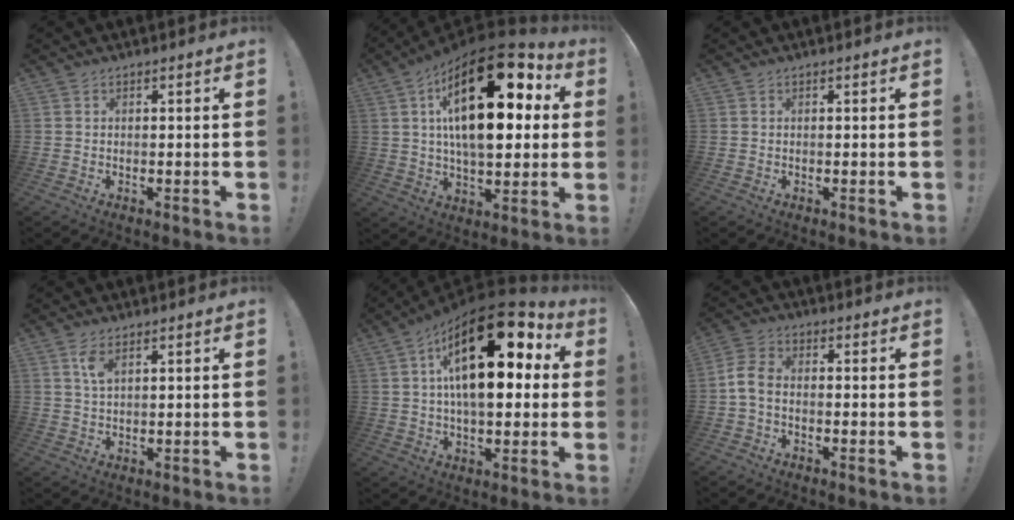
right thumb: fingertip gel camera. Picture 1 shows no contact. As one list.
[{"total": 27.8, "force": [8.0, 12.9, 23.3], "torque": [-0.383, -0.035, 0.132]}, {"total": 0.0}, {"total": 4.0, "force": [1.9, 1.4, 3.2], "torque": [-0.054, -0.006, 0.032]}, {"total": 25.1, "force": [7.2, 11.5, 21.1], "torque": [-0.339, -0.030, 0.122]}, {"total": 5.6, "force": [-1.4, 3.5, 4.1], "torque": [-0.096, 0.005, -0.024]}]